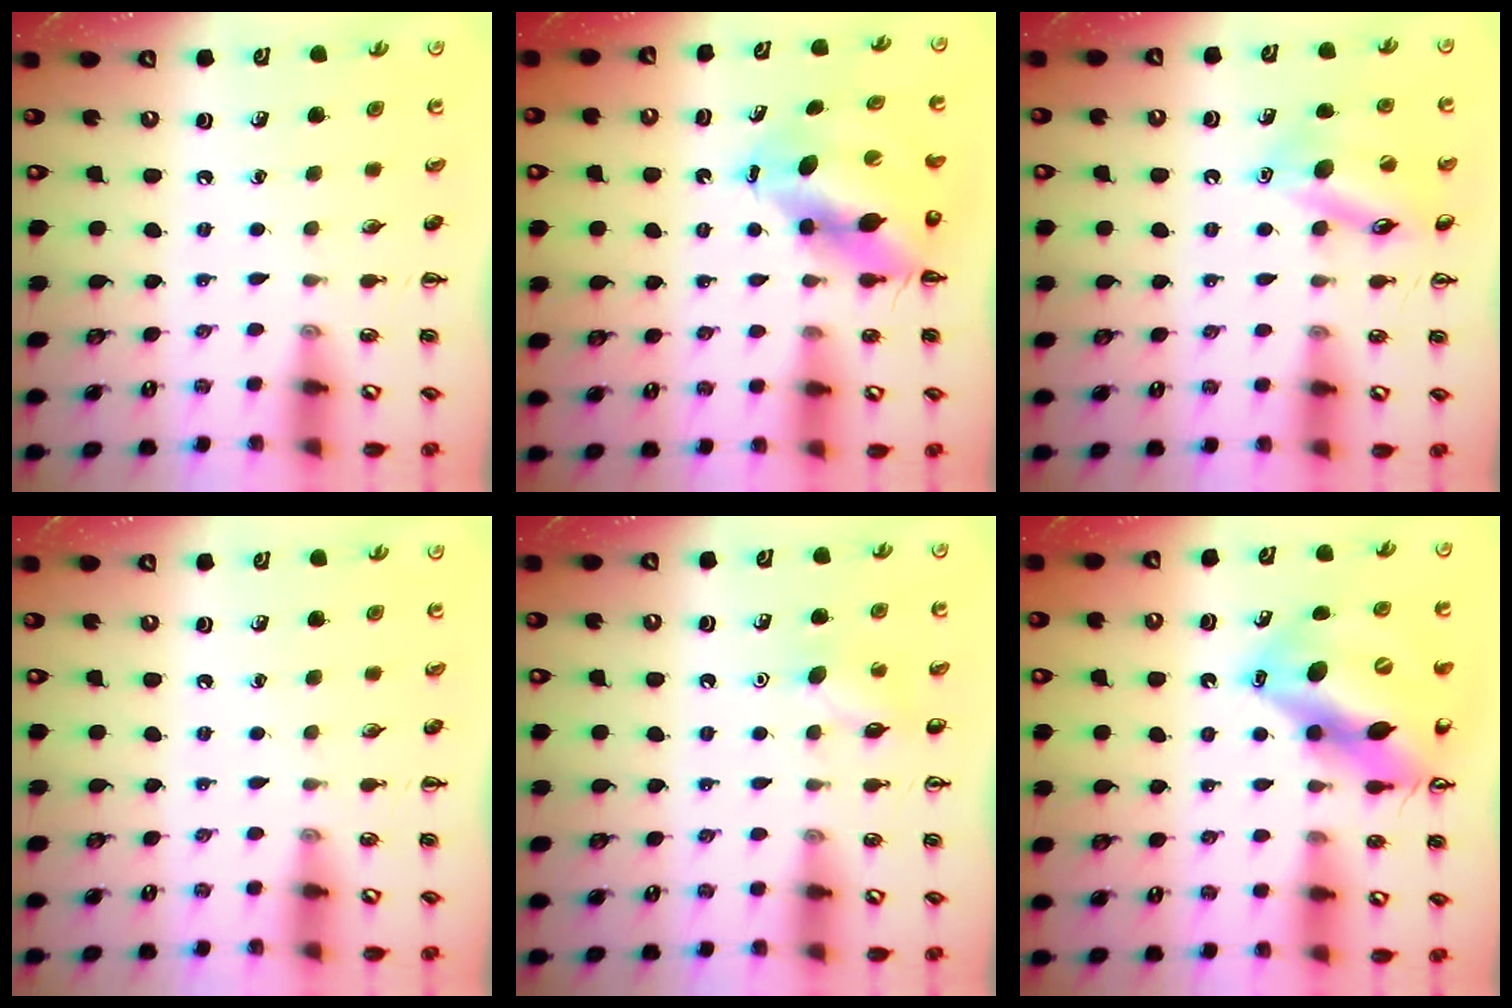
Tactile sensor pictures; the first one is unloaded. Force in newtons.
{"total": 9.7, "press": 9.3, "slide": 2.6}
{"total": 14.1, "press": 14.0, "slide": 1.6}
{"total": 0.0}
{"total": 6.3, "press": 6.1, "slide": 1.5}
{"total": 17.2, "press": 16.3, "slide": 5.5}